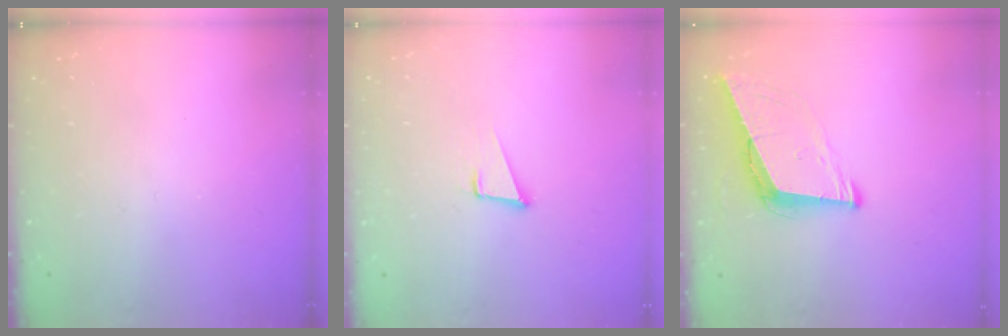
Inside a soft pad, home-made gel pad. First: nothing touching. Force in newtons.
{"total": 3.4, "press": 2.5, "slide": 2.2}
{"total": 8.3, "press": 7.8, "slide": 3.1}